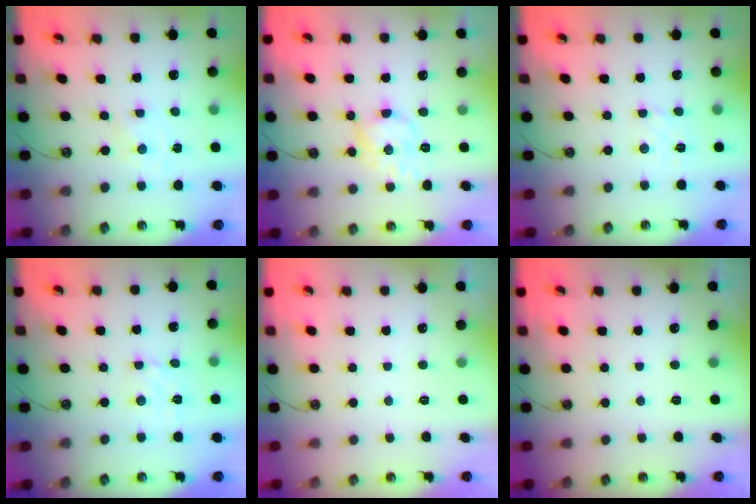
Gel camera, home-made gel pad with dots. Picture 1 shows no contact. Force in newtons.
{"total": 8.7, "press": 8.7, "slide": 0.2}
{"total": 2.7, "press": 2.7, "slide": 0.4}
{"total": 2.6, "press": 2.6, "slide": 0.4}
{"total": 0.0}
{"total": 0.0}